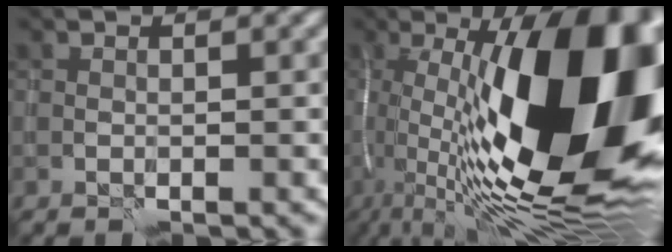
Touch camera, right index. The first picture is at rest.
{"total": 21.1, "force": [1.6, 8.2, 19.4], "torque": [-0.307, 0.028, 0.015]}